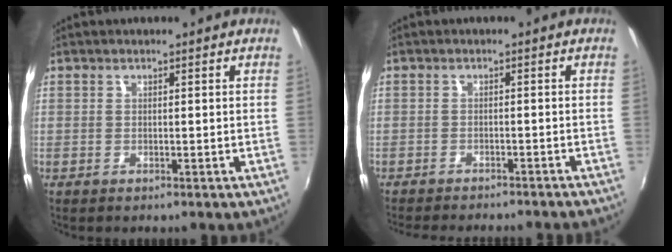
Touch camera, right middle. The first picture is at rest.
{"total": 9.5, "force": [-8.6, 1.2, 3.9], "torque": [-0.087, -0.017, -0.122]}